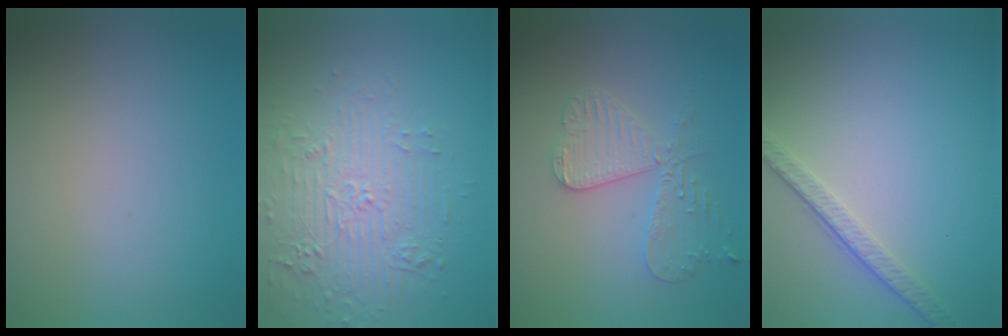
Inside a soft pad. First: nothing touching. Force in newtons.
{"total": 4.2, "press": 3.8, "slide": 1.7}
{"total": 4.2, "press": 3.7, "slide": 2.0}
{"total": 3.1, "press": 2.3, "slide": 2.1}